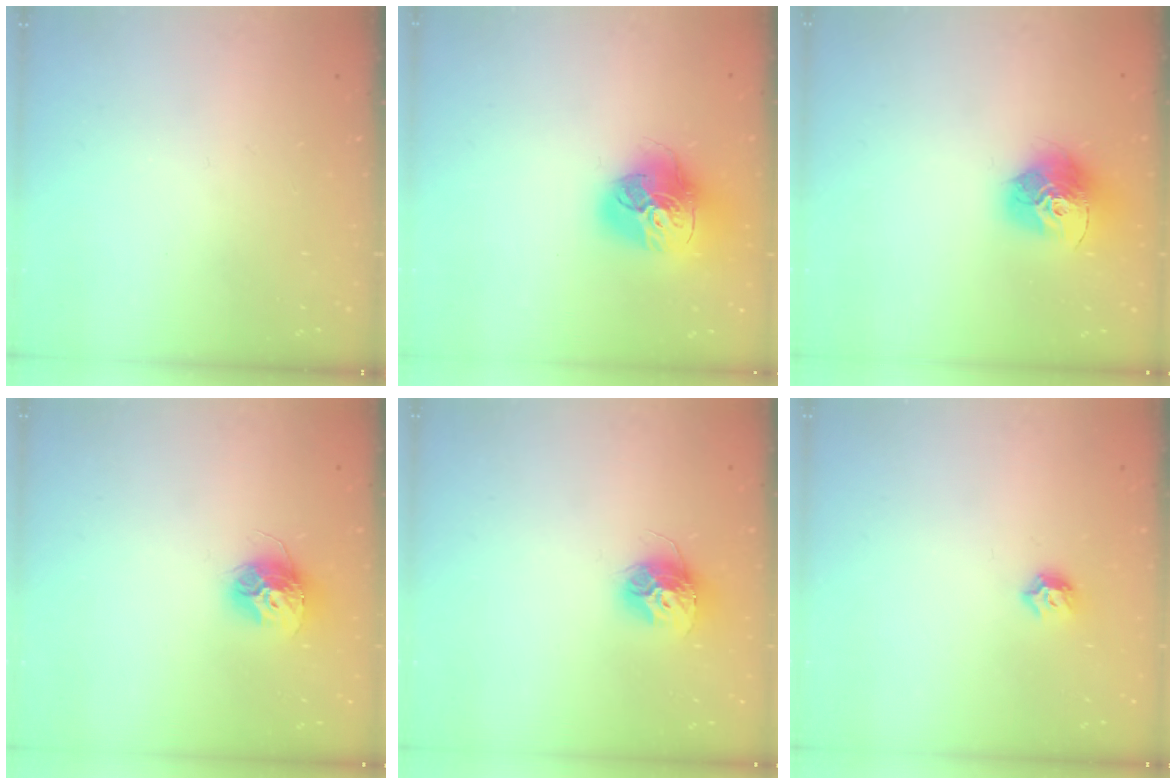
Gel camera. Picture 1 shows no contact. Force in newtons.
{"total": 16.7, "press": 16.6, "slide": 1.9}
{"total": 15.6, "press": 15.5, "slide": 1.5}
{"total": 11.3, "press": 11.3, "slide": 1.0}
{"total": 11.3, "press": 11.3, "slide": 1.0}
{"total": 5.6, "press": 5.5, "slide": 0.9}